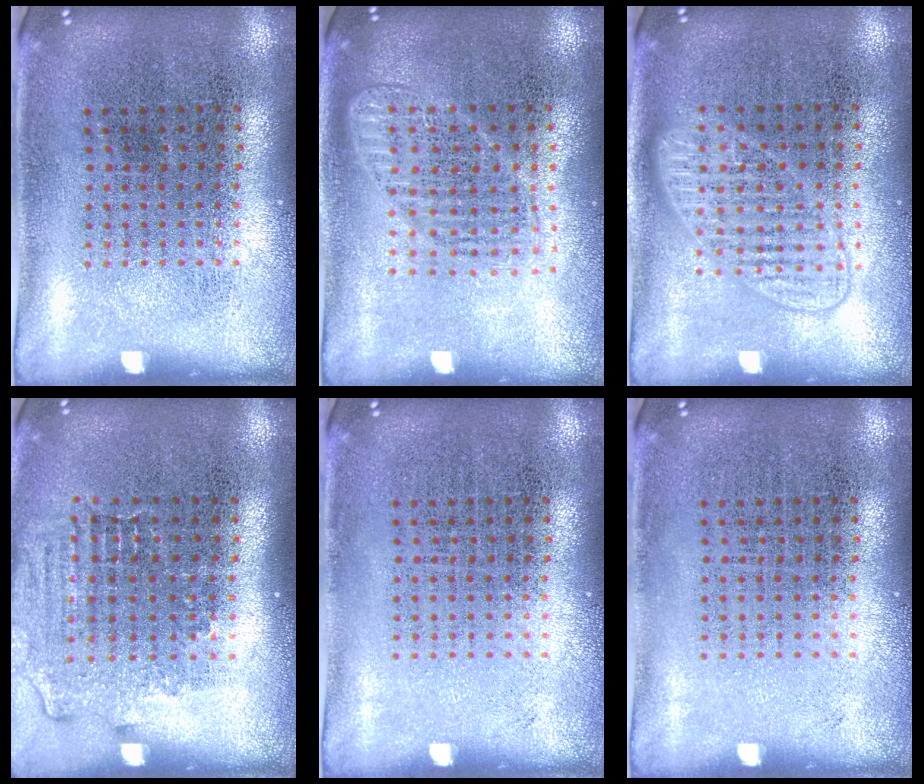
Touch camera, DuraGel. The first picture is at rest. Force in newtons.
{"total": 1.6, "press": 1.4, "slide": 0.7}
{"total": 1.5, "press": 1.4, "slide": 0.2}
{"total": 1.4, "press": 1.2, "slide": 0.6}
{"total": 0.0}
{"total": 0.0}